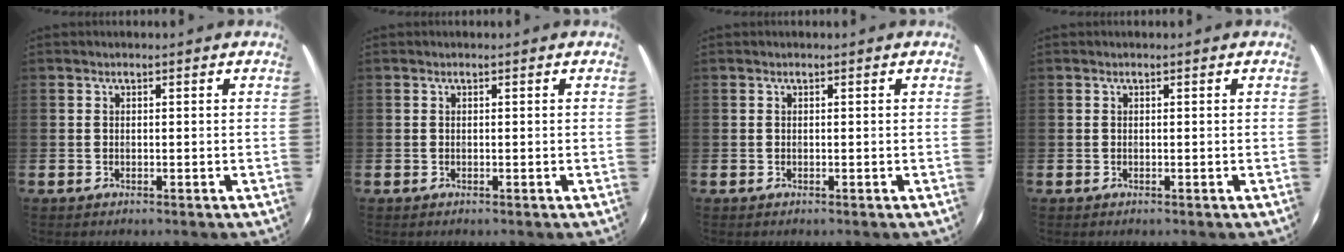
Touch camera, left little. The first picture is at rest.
{"total": 0.0}
{"total": 0.0}
{"total": 0.0}